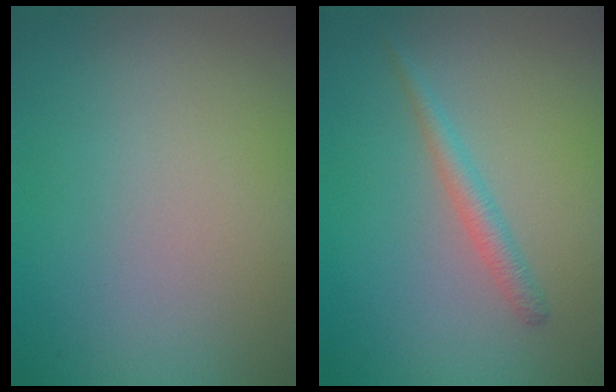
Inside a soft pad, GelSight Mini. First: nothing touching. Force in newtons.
{"total": 1.7, "press": 1.7, "slide": 0.1}